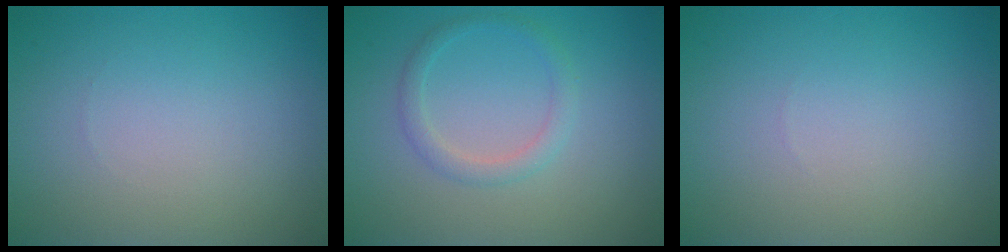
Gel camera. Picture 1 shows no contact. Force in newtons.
{"total": 1.7, "press": 1.7, "slide": 0.0}
{"total": 0.0}